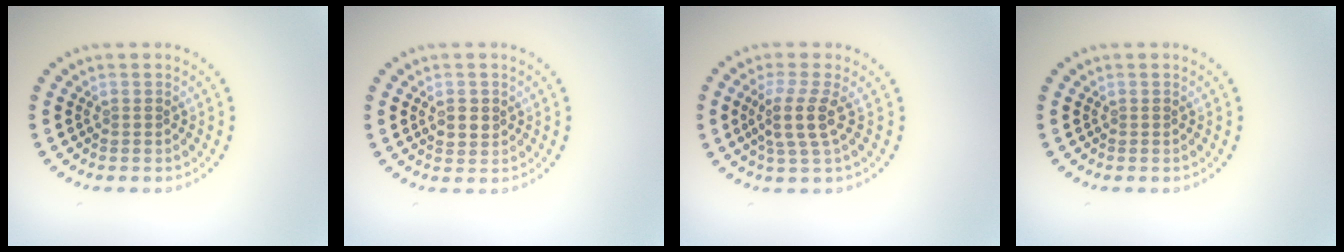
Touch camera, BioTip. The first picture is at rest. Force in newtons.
{"total": 1.7, "press": 1.6, "slide": 0.5}
{"total": 2.9, "press": 2.1, "slide": 2.0}
{"total": 0.0}